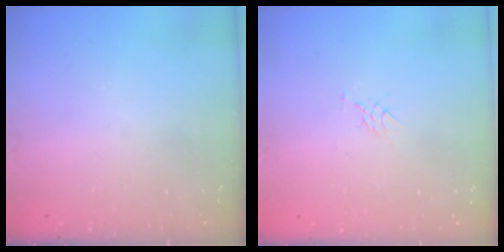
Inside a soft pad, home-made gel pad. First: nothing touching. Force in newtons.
{"total": 3.5, "press": 3.3, "slide": 1.1}